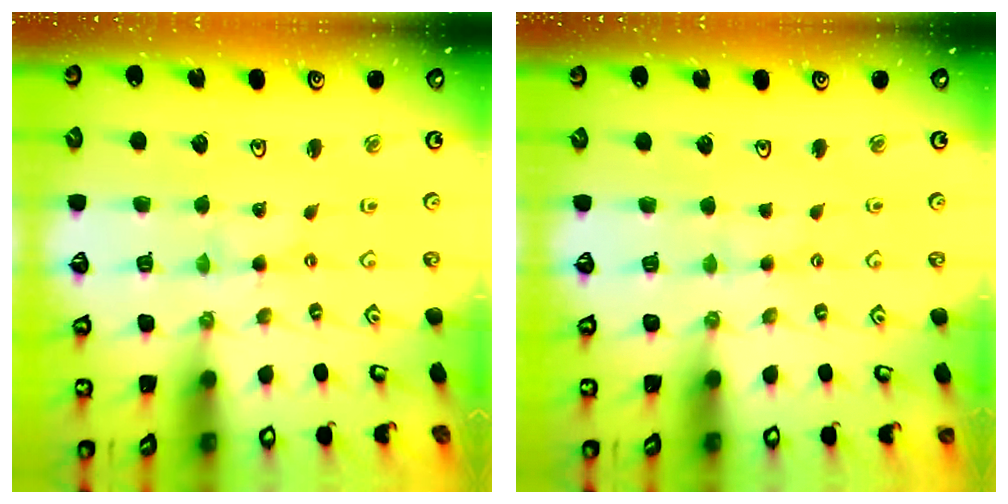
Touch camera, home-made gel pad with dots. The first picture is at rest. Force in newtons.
{"total": 1.4, "press": 1.3, "slide": 0.3}